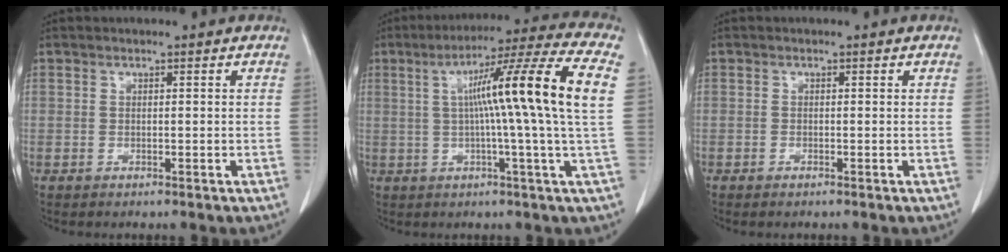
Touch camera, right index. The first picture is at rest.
{"total": 16.8, "force": [2.5, -2.3, 16.5], "torque": [-0.242, 0.015, 0.025]}
{"total": 0.7, "force": [-0.5, 0.1, 0.4], "torque": [-0.008, -0.001, -0.008]}